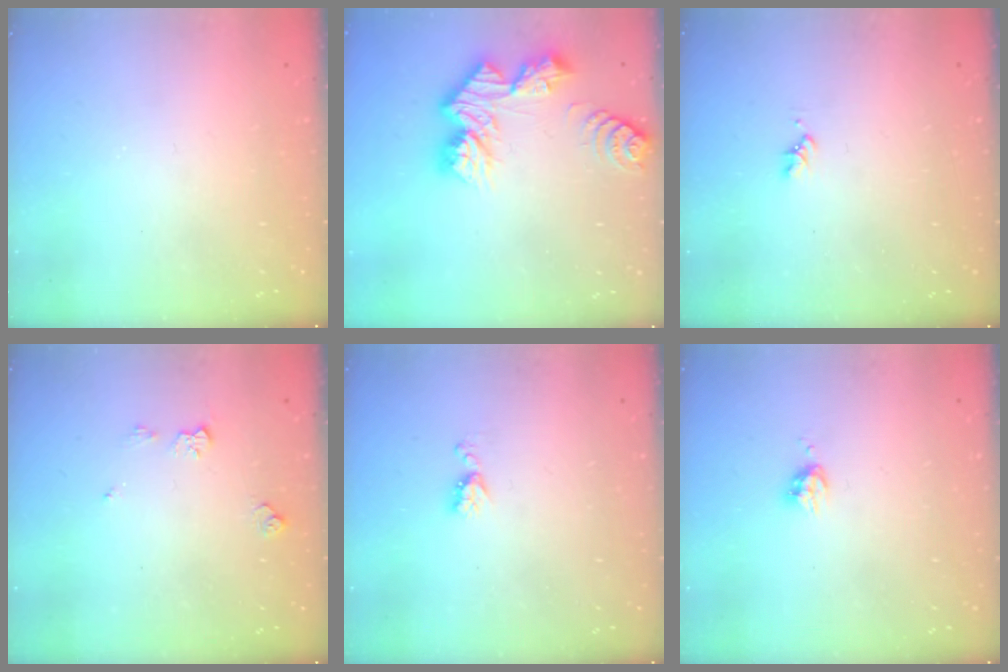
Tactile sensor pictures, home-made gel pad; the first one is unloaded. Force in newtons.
{"total": 12.8, "press": 12.7, "slide": 1.1}
{"total": 1.6, "press": 1.6, "slide": 0.3}
{"total": 5.9, "press": 5.9, "slide": 0.8}
{"total": 4.5, "press": 4.5, "slide": 0.5}
{"total": 4.0, "press": 3.9, "slide": 0.6}